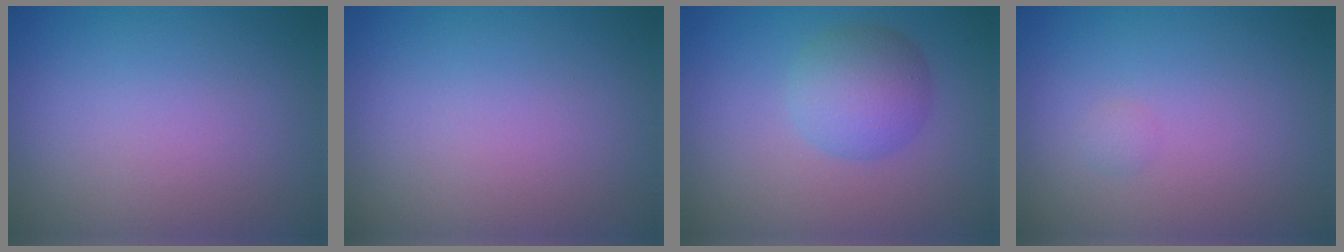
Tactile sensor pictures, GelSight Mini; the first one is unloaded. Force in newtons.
{"total": 0.0}
{"total": 4.0, "press": 4.0, "slide": 0.1}
{"total": 0.5, "press": 0.5, "slide": 0.0}